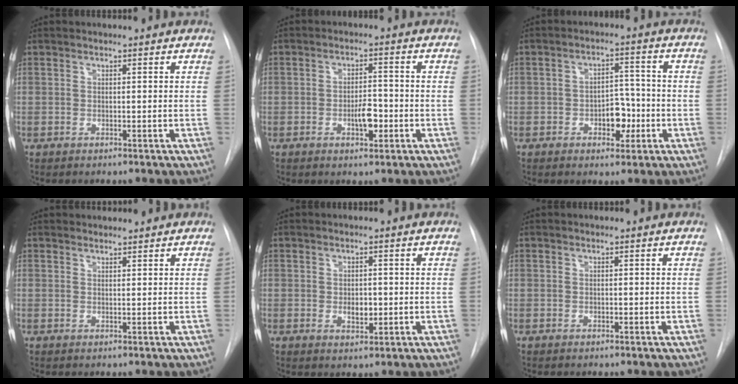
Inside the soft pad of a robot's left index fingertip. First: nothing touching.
{"total": 4.0, "force": [-1.4, 1.7, 3.3], "torque": [-0.049, 0.005, -0.018]}
{"total": 5.3, "force": [-1.9, 3.2, 3.8], "torque": [-0.048, 0.013, -0.026]}
{"total": 1.7, "force": [1.7, 0.2, -0.1], "torque": [-0.005, 0.014, 0.031]}
{"total": 2.3, "force": [-0.1, 1.5, 1.8], "torque": [-0.027, -0.002, 0.002]}
{"total": 0.0}